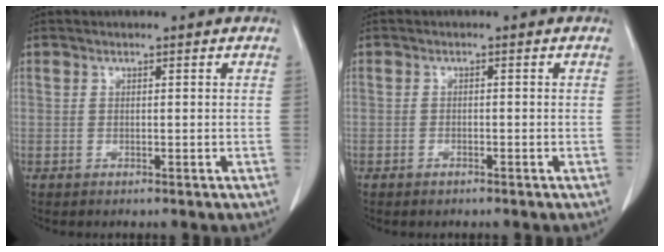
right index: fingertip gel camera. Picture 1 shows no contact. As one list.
[{"total": 0.8, "force": [-0.6, 0.3, 0.4], "torque": [-0.009, -0.001, -0.008]}]